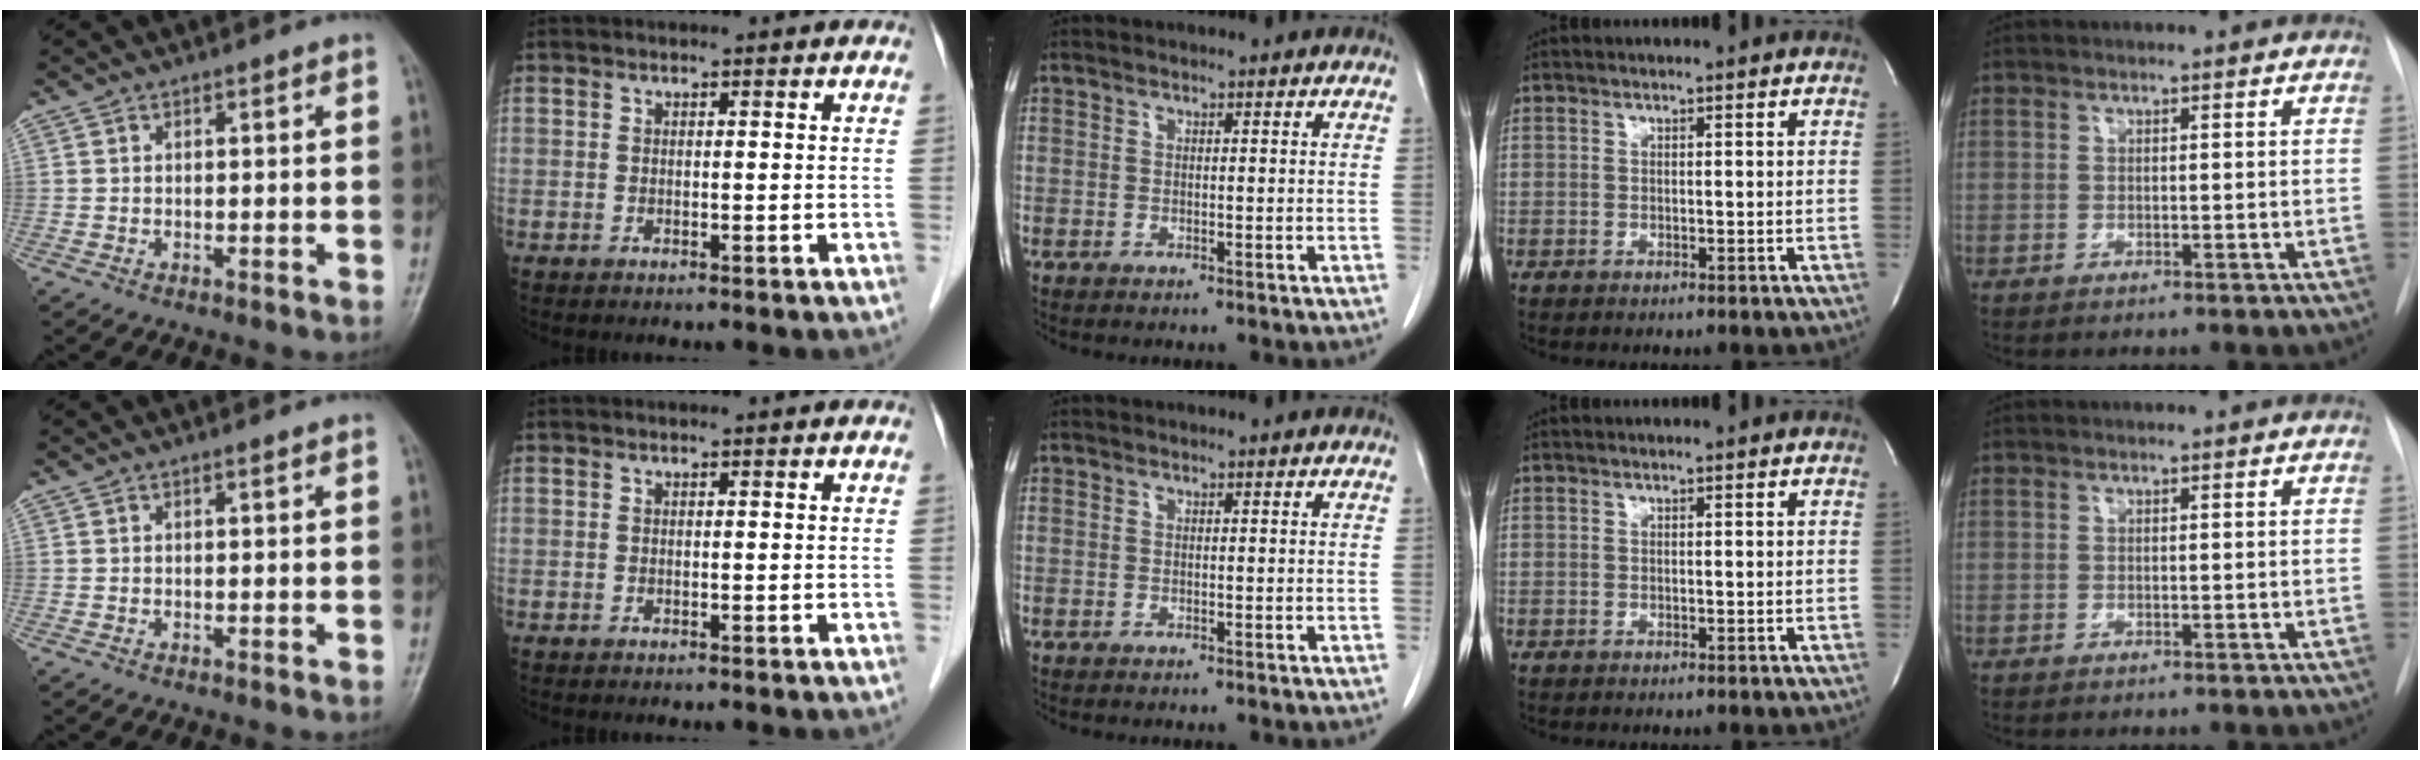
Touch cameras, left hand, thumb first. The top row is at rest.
{}